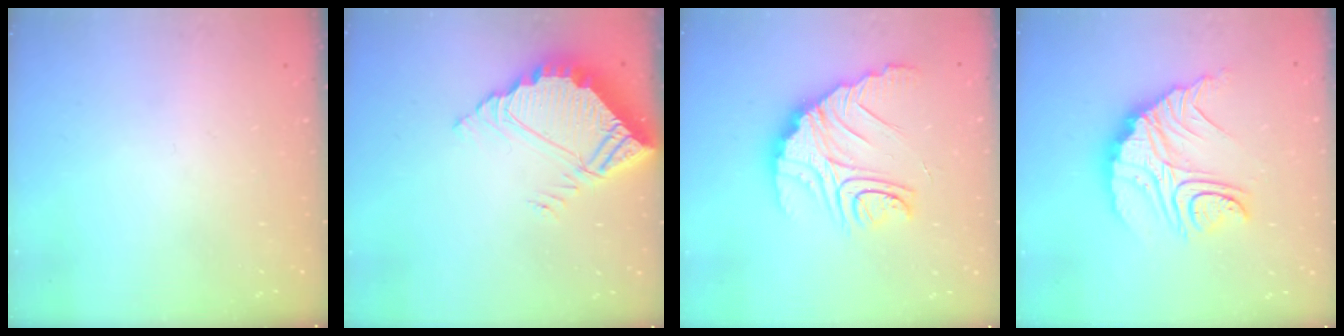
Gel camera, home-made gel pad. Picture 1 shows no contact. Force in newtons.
{"total": 6.5, "press": 6.4, "slide": 0.4}
{"total": 15.5, "press": 15.4, "slide": 1.5}
{"total": 17.1, "press": 17.0, "slide": 1.6}